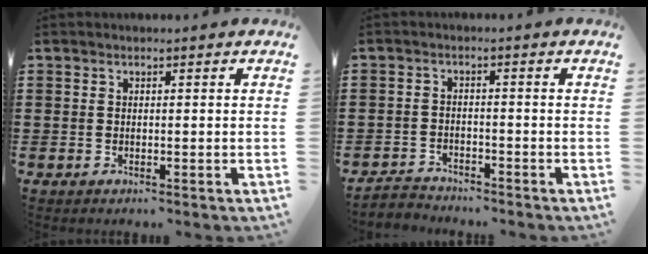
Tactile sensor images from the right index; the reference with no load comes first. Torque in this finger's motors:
{"motor_torque": [-1.18, 0.96, -1.05, -0.21]}